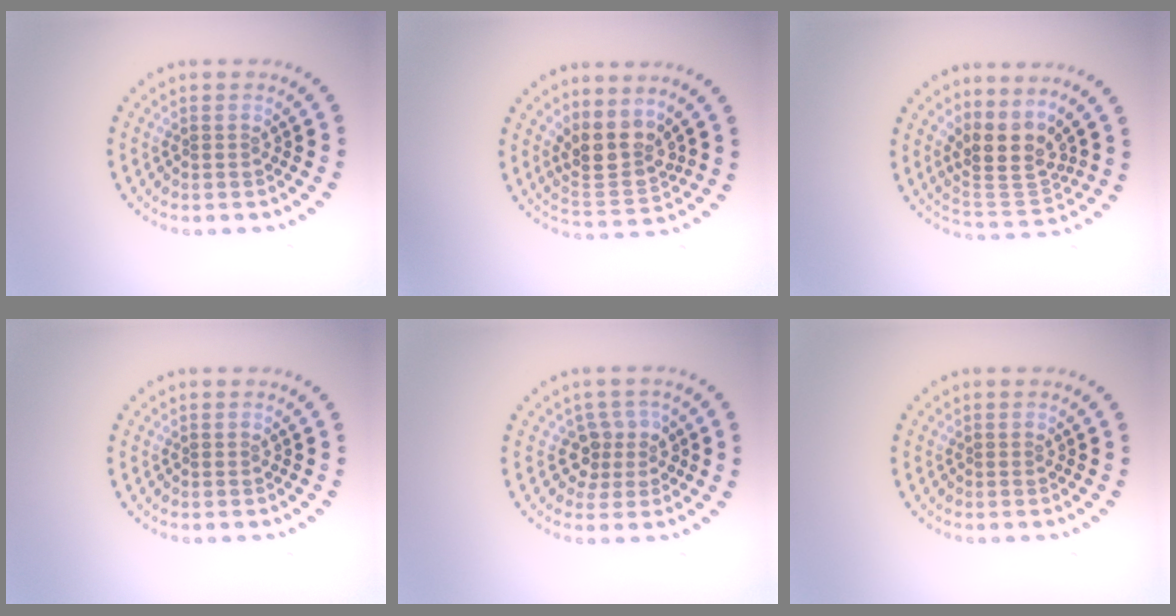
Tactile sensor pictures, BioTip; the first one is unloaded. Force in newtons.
{"total": 3.6, "press": 2.8, "slide": 2.2}
{"total": 3.9, "press": 2.8, "slide": 2.8}
{"total": 0.0}
{"total": 2.7, "press": 1.9, "slide": 1.8}
{"total": 0.0}